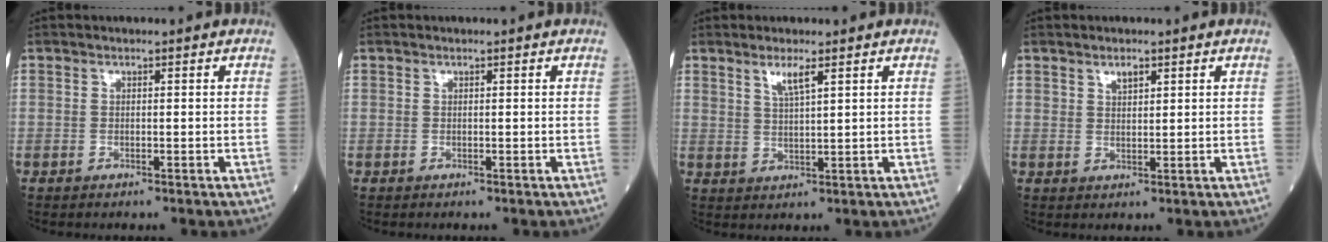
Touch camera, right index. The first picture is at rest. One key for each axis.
{"total": 0.0}
{"total": 3.3, "fx": 2.0, "fy": 0.2, "fz": 2.5, "tx": -0.053, "ty": -0.002, "tz": 0.041}
{"total": 1.9, "fx": 1.3, "fy": 0.8, "fz": 1.2, "tx": -0.022, "ty": 0.000, "tz": 0.025}